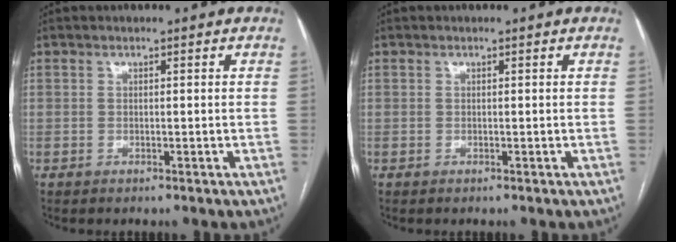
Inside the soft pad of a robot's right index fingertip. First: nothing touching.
{"total": 0.0}